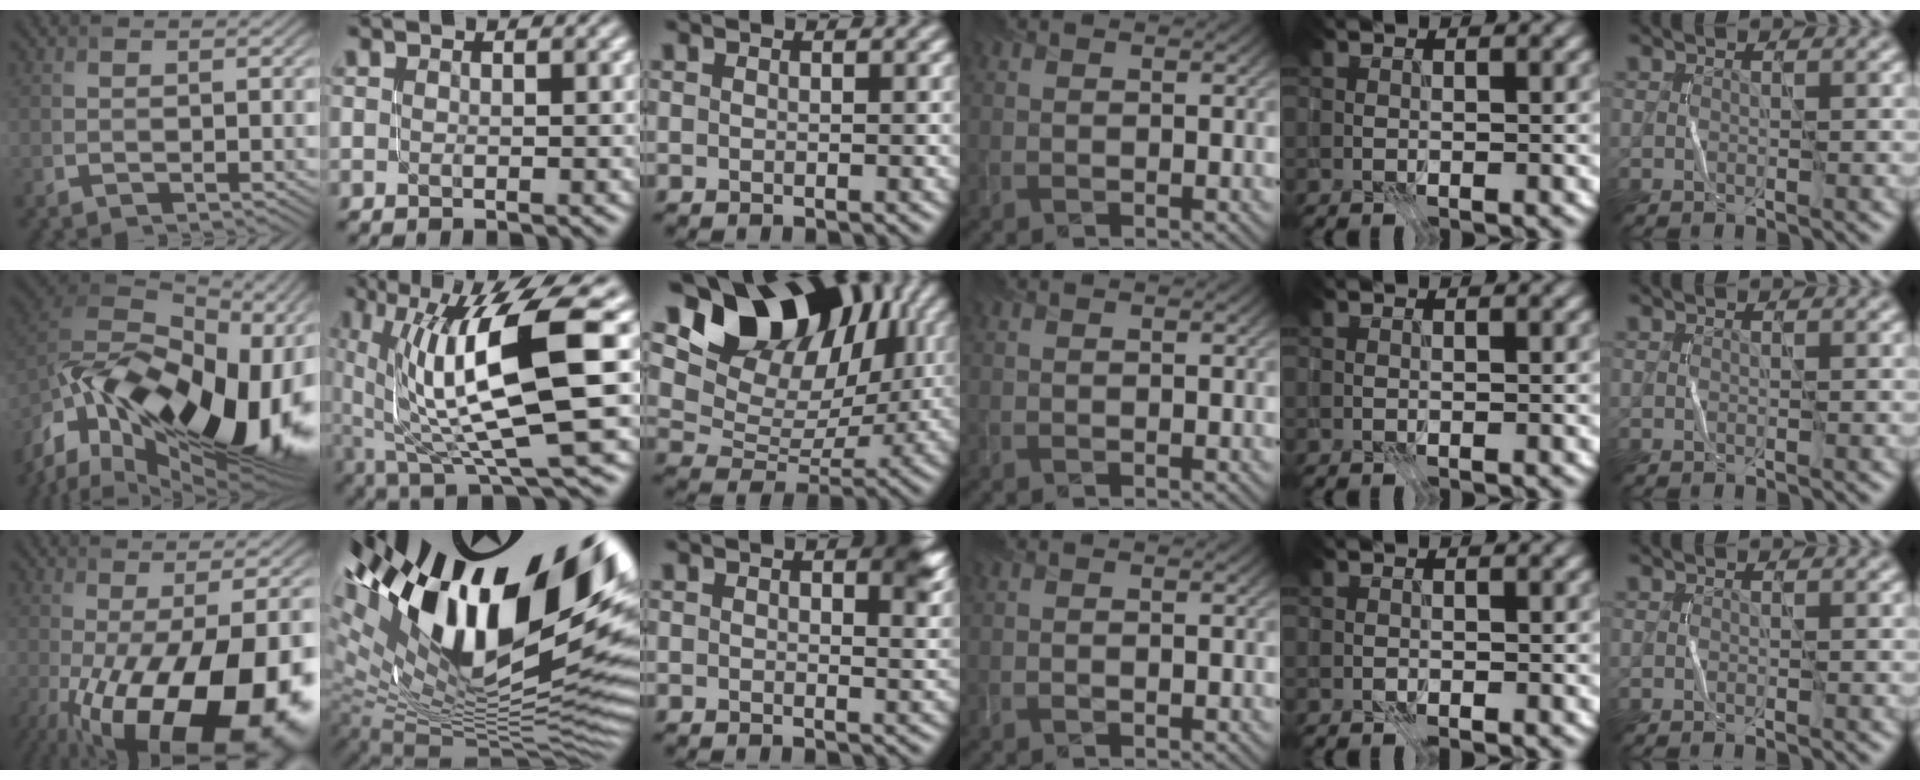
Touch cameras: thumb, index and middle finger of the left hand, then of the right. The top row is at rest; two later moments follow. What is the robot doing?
{"motion": "close", "object": "stapler"}